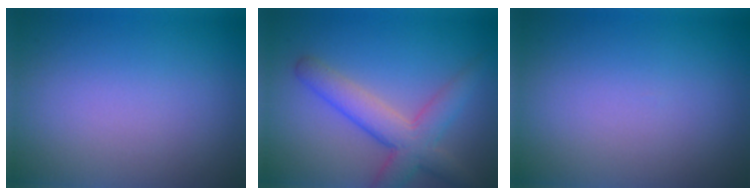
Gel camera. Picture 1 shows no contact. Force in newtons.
{"total": 5.1, "press": 5.0, "slide": 0.3}
{"total": 0.0}